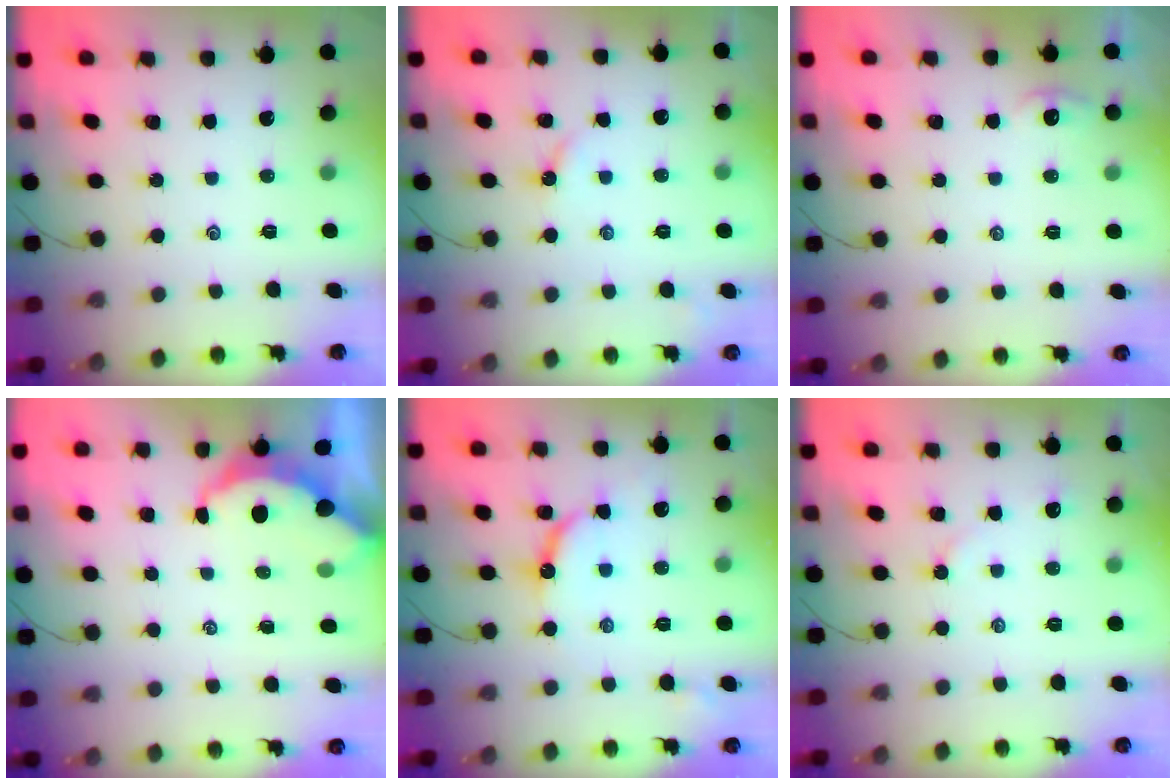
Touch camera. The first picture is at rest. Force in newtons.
{"total": 2.7, "press": 2.7, "slide": 0.4}
{"total": 0.0}
{"total": 3.6, "press": 3.6, "slide": 0.4}
{"total": 9.2, "press": 9.2, "slide": 0.8}
{"total": 2.7, "press": 2.7, "slide": 0.3}